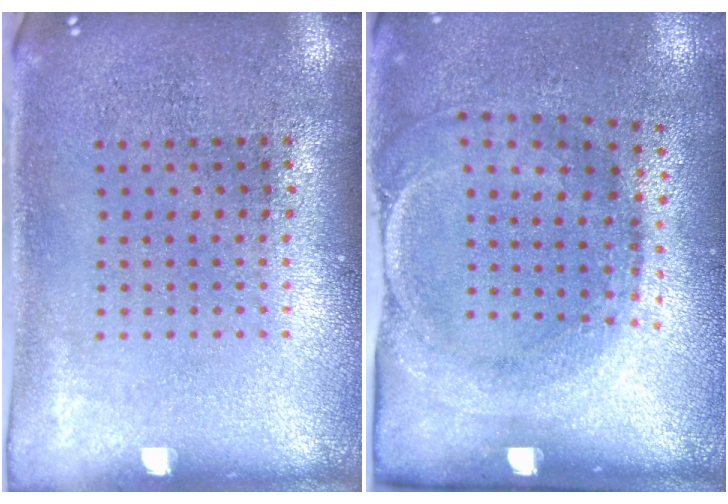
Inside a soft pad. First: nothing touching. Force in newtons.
{"total": 1.8, "press": 1.2, "slide": 1.4}